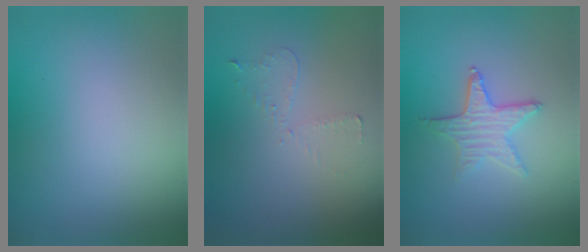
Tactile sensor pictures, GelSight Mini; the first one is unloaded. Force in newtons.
{"total": 0.9, "press": 0.8, "slide": 0.4}
{"total": 2.8, "press": 2.5, "slide": 1.3}